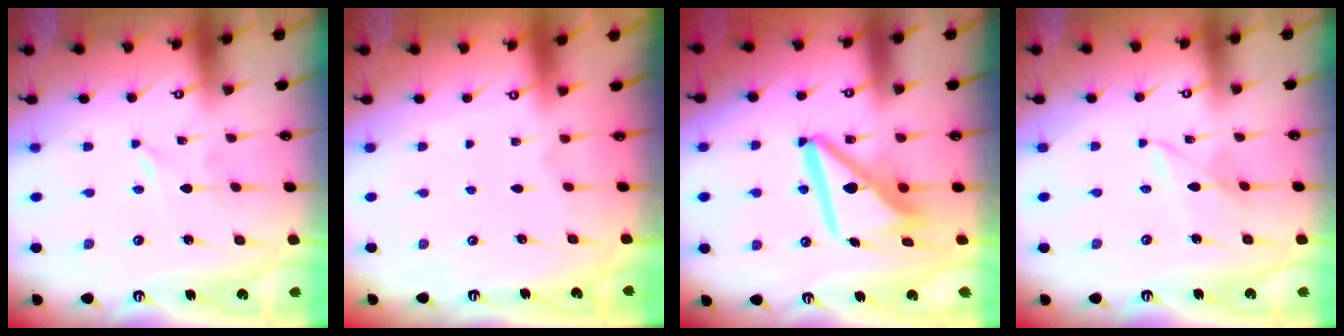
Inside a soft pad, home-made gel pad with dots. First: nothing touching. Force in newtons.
{"total": 0.5, "press": 0.5, "slide": 0.1}
{"total": 12.1, "press": 12.1, "slide": 1.4}
{"total": 4.1, "press": 4.1, "slide": 0.4}